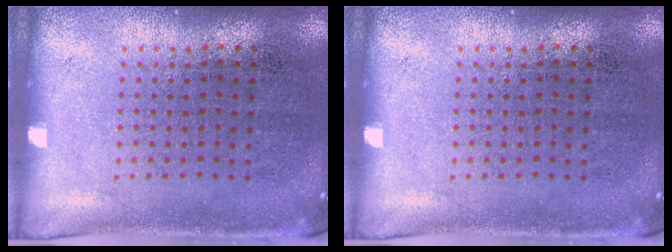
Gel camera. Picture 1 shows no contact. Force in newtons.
{"total": 0.0}